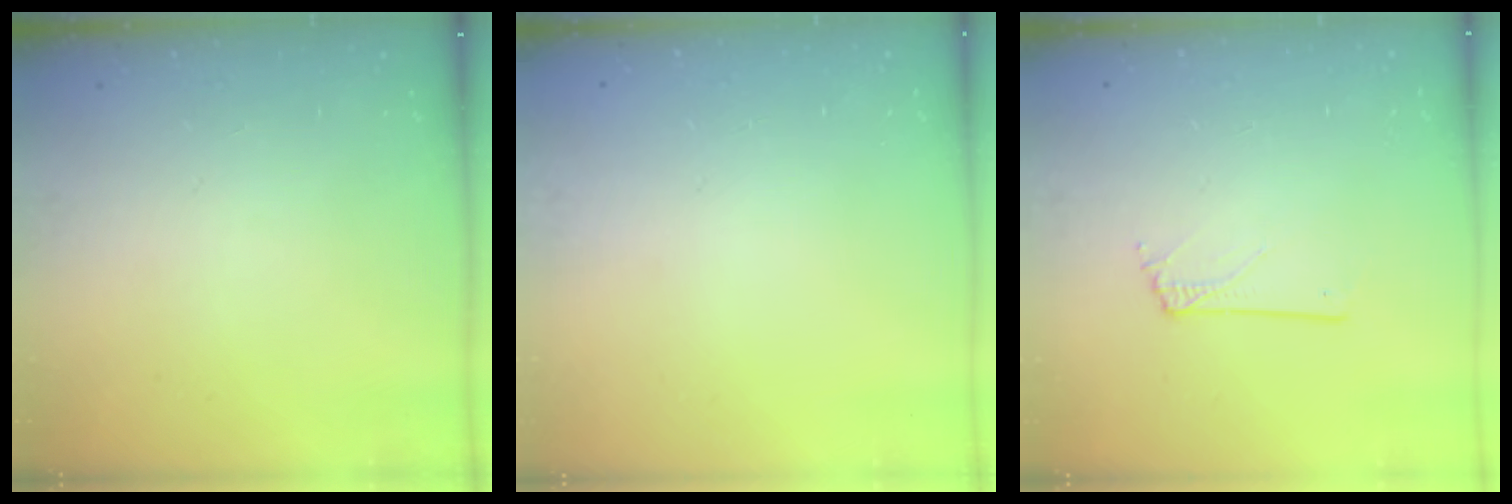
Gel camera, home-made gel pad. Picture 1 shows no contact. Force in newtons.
{"total": 0.0}
{"total": 0.6, "press": 0.6, "slide": 0.1}